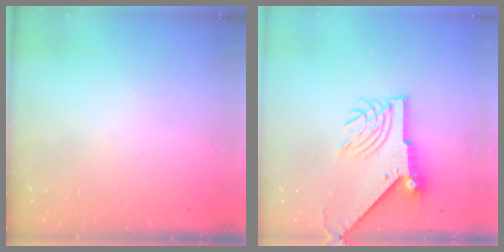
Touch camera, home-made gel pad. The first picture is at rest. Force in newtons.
{"total": 11.5, "press": 11.4, "slide": 1.3}